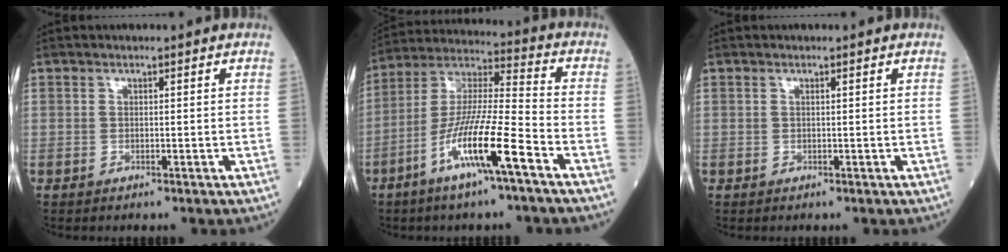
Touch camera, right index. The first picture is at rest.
{"total": 13.7, "force": [-6.8, 0.4, 11.9], "torque": [-0.236, -0.008, -0.131]}
{"total": 0.0}